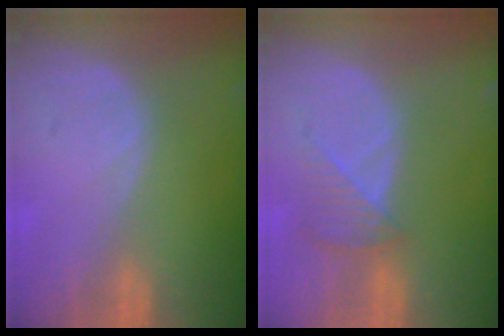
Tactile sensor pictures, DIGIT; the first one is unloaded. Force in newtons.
{"total": 4.2, "press": 3.9, "slide": 1.6}